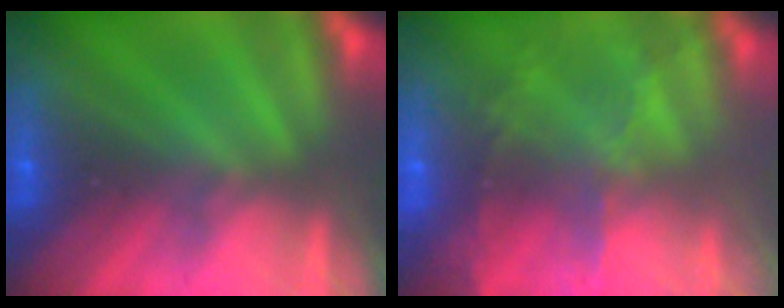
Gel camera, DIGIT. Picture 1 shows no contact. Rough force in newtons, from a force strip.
{"total": 6.9}